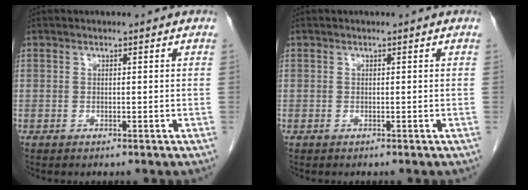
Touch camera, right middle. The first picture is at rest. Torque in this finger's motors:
{"motor_torque": [0.00, 0.00, -0.05, 0.00]}